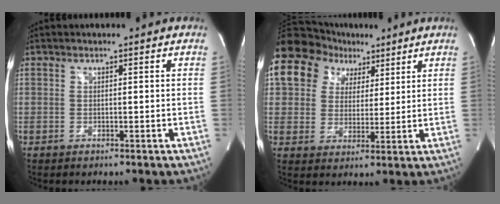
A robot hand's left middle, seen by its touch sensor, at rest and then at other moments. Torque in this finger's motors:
{"motor_torque": [0.94, -0.79, 0.32, 0.14]}